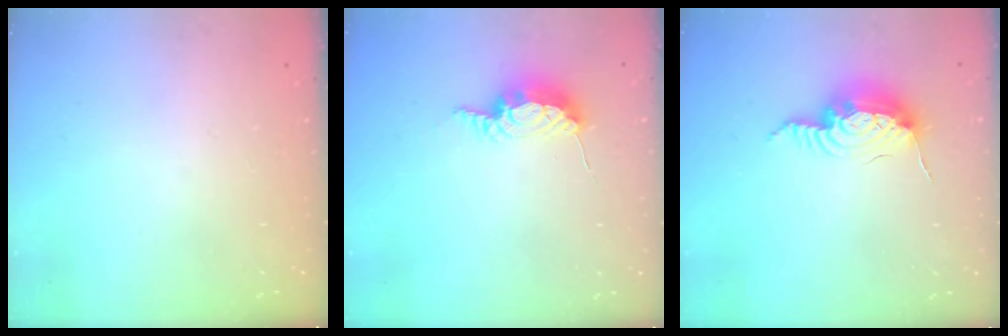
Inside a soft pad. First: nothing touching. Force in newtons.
{"total": 8.3, "press": 8.3, "slide": 0.1}
{"total": 14.2, "press": 14.2, "slide": 0.9}